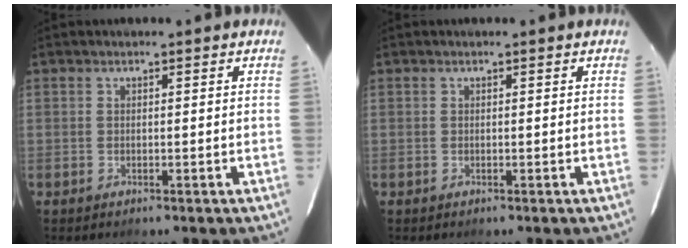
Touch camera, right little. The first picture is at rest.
{"total": 0.0}